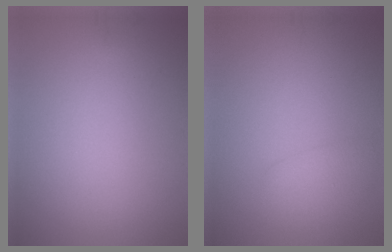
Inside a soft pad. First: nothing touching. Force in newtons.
{"total": 1.8, "press": 1.8, "slide": 0.0}